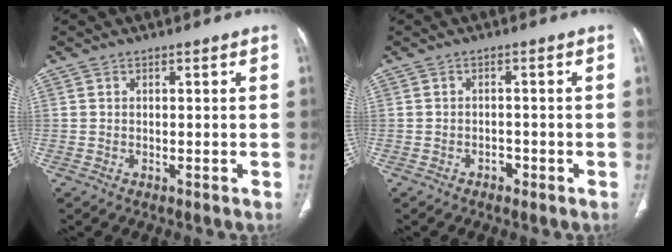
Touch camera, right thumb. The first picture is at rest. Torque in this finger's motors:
{"motor_torque": [0.67, -0.14, 0.33, -0.23, -0.02]}